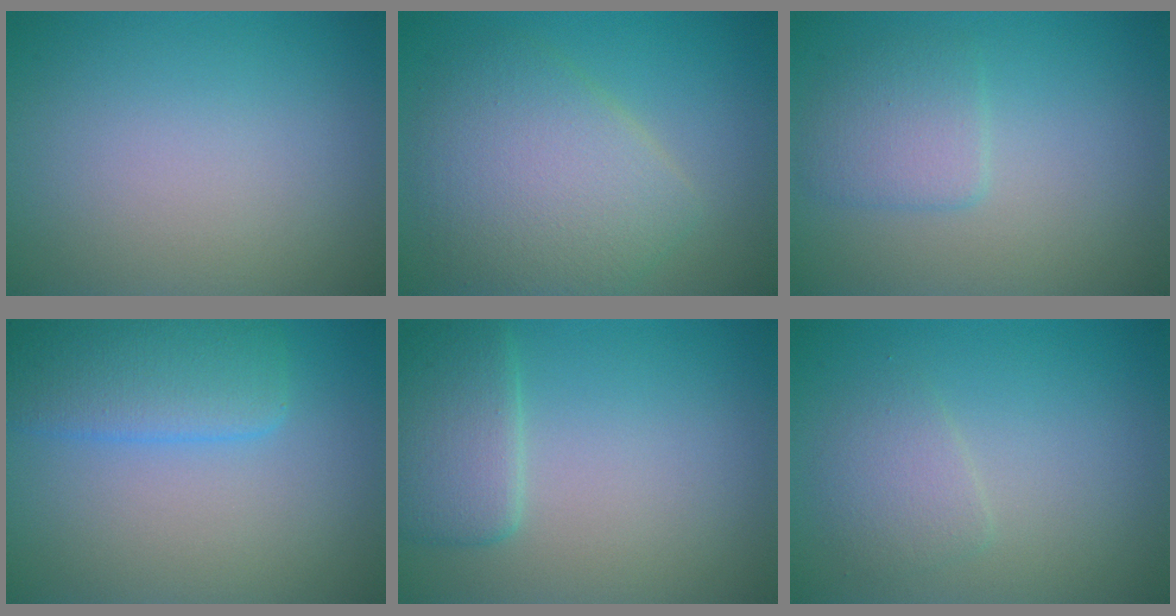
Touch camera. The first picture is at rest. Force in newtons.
{"total": 6.4, "press": 6.4, "slide": 0.3}
{"total": 2.5, "press": 2.5, "slide": 0.1}
{"total": 4.8, "press": 4.8, "slide": 0.2}
{"total": 3.5, "press": 3.5, "slide": 0.3}
{"total": 1.9, "press": 1.9, "slide": 0.0}